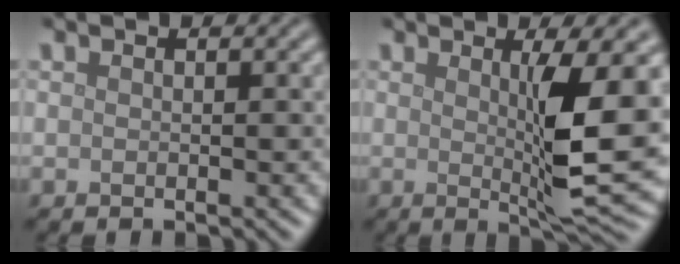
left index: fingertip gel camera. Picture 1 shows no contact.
{"total": 7.4, "force": [0.6, 1.2, 7.3], "torque": [-0.115, -0.012, 0.016]}